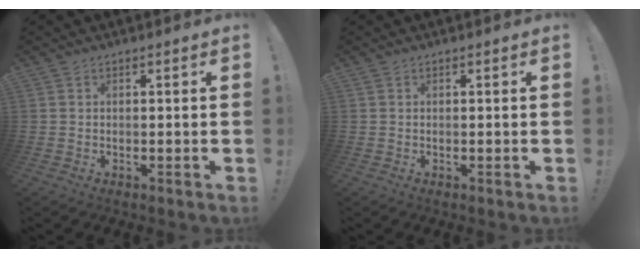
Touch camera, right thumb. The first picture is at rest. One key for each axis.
{"total": 0.0}